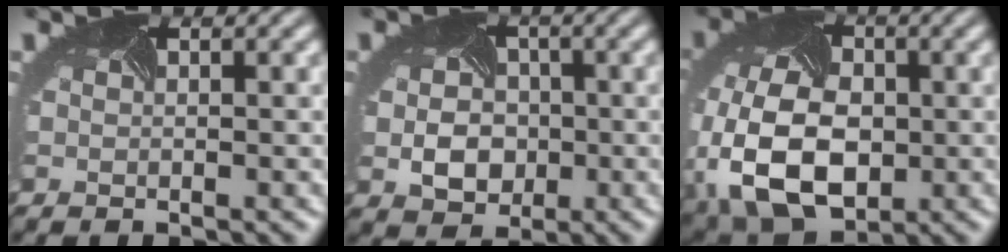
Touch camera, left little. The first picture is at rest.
{"total": 4.9, "force": [-0.6, 3.9, 2.8], "torque": [-0.045, -0.008, -0.007]}
{"total": 12.5, "force": [-3.2, 8.2, 8.8], "torque": [-0.207, -0.040, -0.053]}